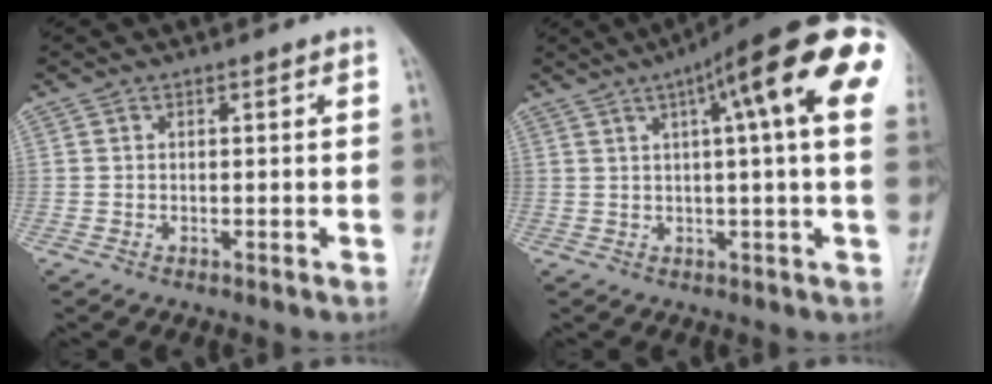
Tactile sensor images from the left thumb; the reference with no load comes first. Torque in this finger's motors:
{"motor_torque": [0.84, 0.90, 2.00, -0.76, 0.42]}